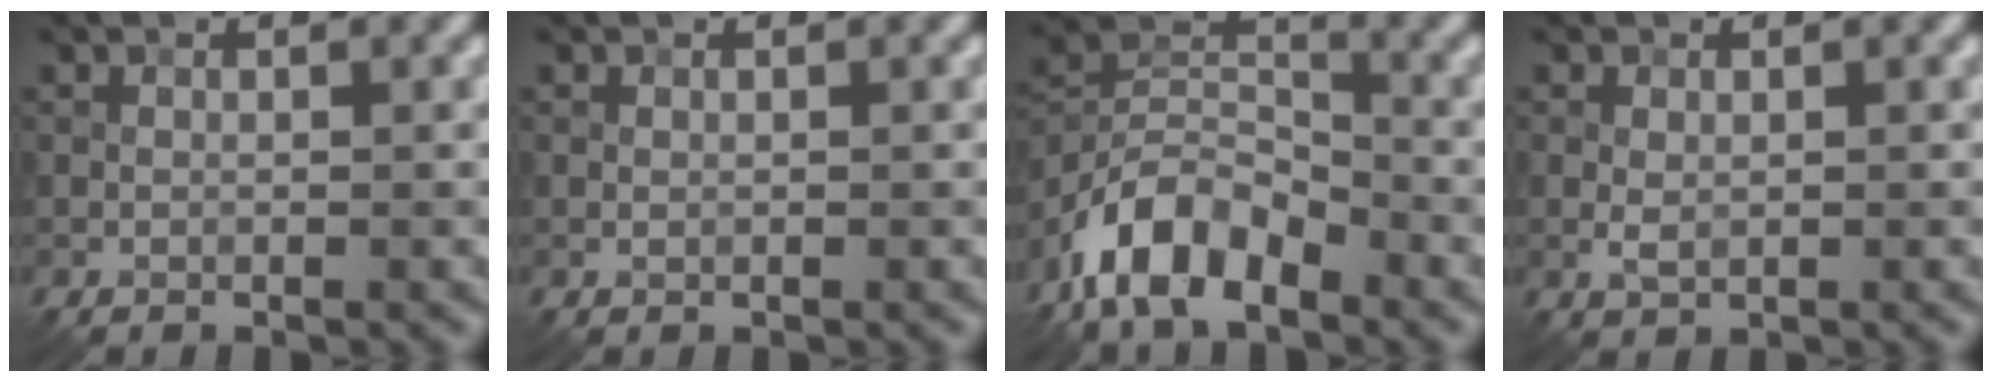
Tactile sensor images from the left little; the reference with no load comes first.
{"total": 0.0}
{"total": 8.0, "force": [-5.2, 3.8, 4.8], "torque": [-0.082, 0.006, -0.110]}
{"total": 1.3, "force": [0.0, 0.8, 1.0], "torque": [-0.022, -0.001, 0.002]}